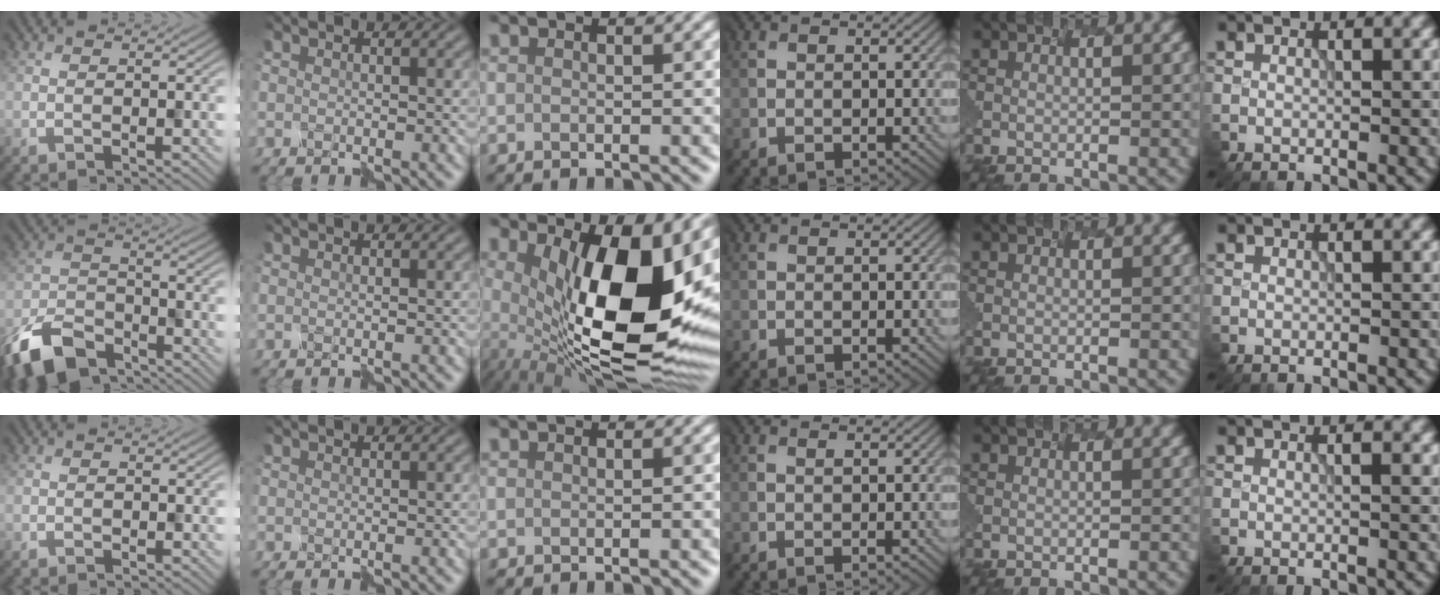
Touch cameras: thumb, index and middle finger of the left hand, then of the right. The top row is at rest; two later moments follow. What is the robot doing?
{"motion": "disassemble", "object": "markers"}